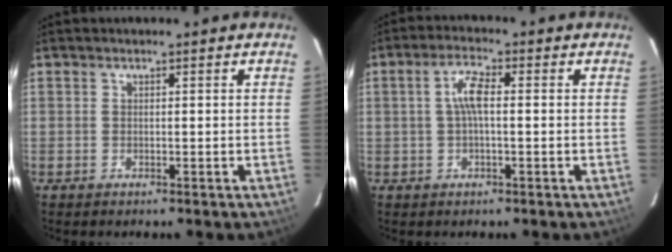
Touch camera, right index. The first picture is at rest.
{"total": 4.4, "force": [0.2, 1.3, 4.2], "torque": [-0.085, 0.011, 0.004]}